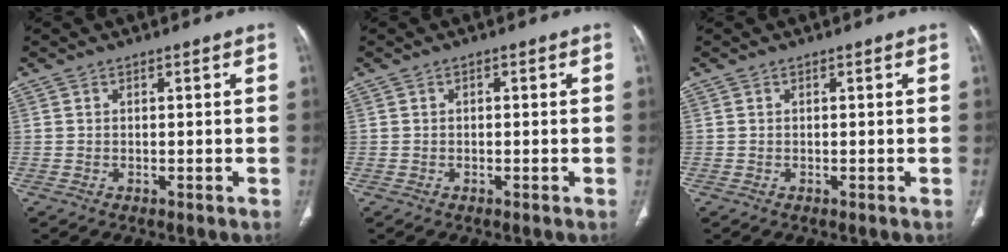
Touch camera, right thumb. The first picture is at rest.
{"total": 0.5, "force": [0.0, 0.3, 0.4], "torque": [-0.006, 0.001, -0.001]}
{"total": 0.0}